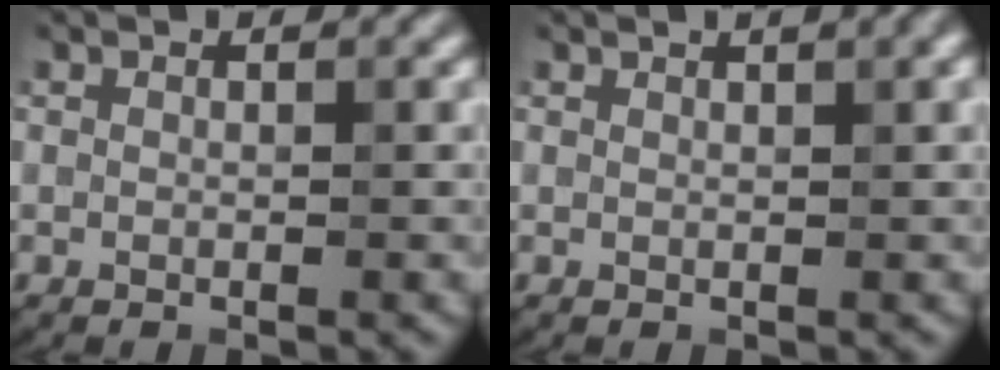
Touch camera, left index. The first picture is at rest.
{"total": 1.9, "force": [1.1, 0.6, 1.4], "torque": [-0.010, 0.001, 0.010]}